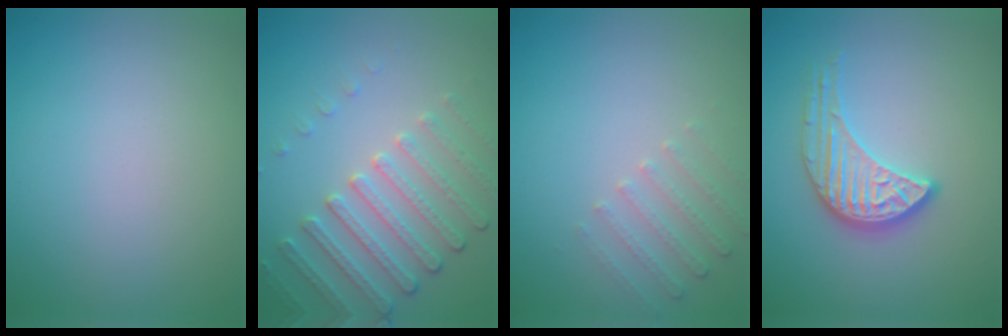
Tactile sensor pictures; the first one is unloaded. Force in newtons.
{"total": 3.3, "press": 3.0, "slide": 1.4}
{"total": 1.9, "press": 1.8, "slide": 0.6}
{"total": 3.5, "press": 3.3, "slide": 1.3}